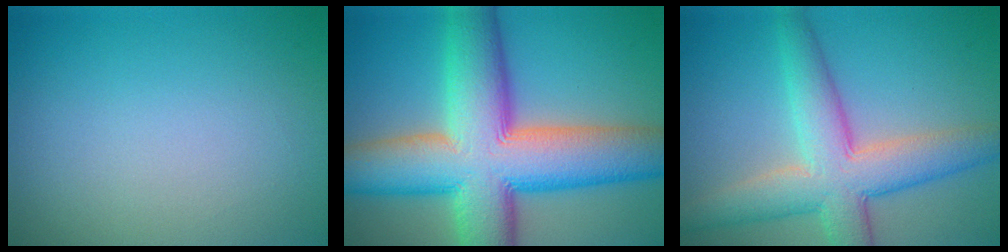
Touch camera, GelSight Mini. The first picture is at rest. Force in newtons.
{"total": 14.9, "press": 14.9, "slide": 0.7}
{"total": 7.2, "press": 7.2, "slide": 0.2}